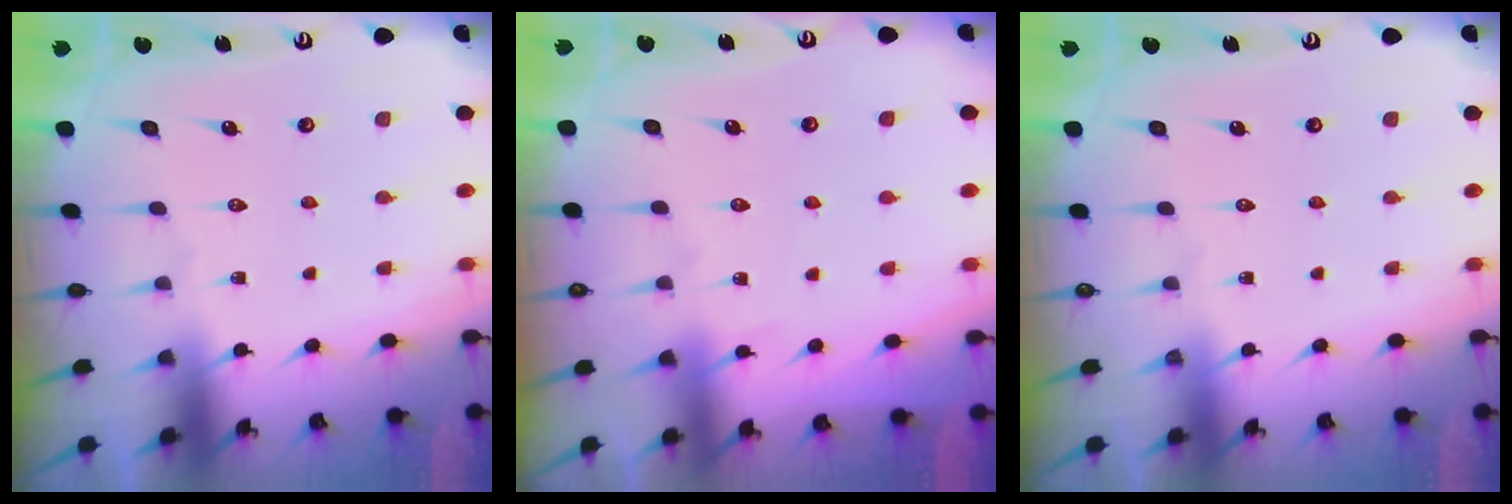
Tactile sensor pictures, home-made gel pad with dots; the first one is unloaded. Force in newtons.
{"total": 4.8, "press": 4.8, "slide": 0.6}
{"total": 0.0}